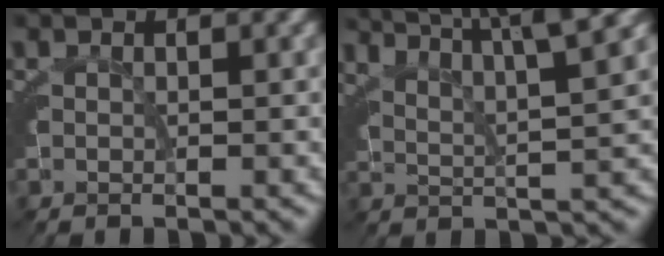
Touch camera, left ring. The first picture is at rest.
{"total": 9.0, "force": [6.4, 3.6, 5.1], "torque": [-0.056, 0.037, 0.080]}